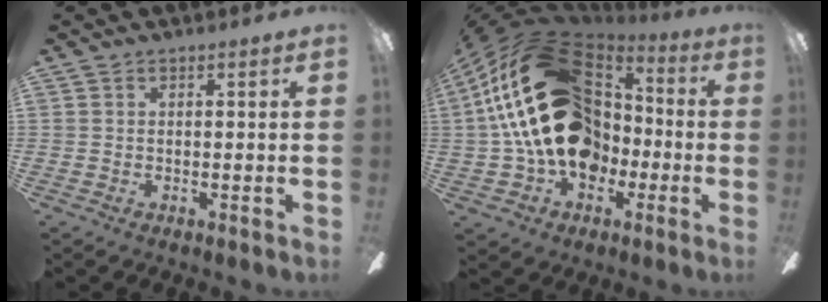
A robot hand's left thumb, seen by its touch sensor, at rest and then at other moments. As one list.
[{"total": 29.7, "force": [4.6, 20.8, 20.7], "torque": [-0.418, 0.003, 0.093]}]